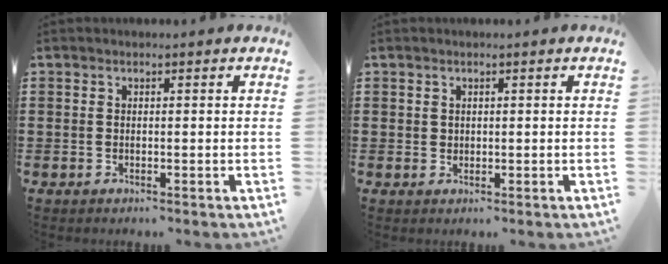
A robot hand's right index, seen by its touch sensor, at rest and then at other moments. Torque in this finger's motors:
{"motor_torque": [-0.10, -0.03, 0.00, -0.01]}